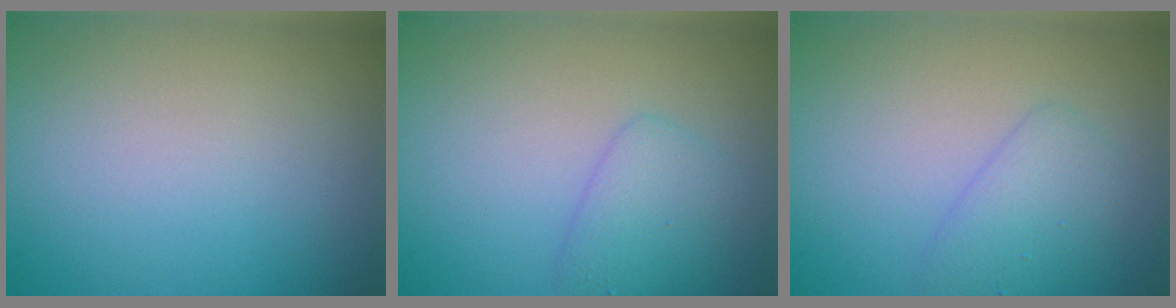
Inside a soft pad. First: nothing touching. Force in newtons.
{"total": 2.3, "press": 2.3, "slide": 0.2}
{"total": 2.2, "press": 2.2, "slide": 0.1}